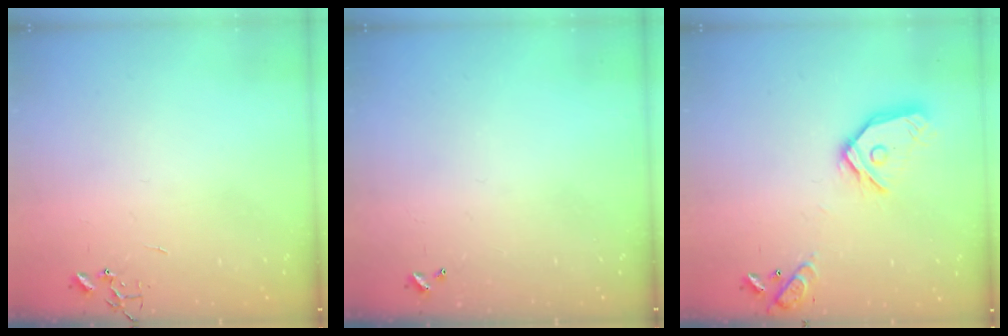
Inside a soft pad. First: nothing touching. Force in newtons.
{"total": 0.0}
{"total": 15.7, "press": 15.5, "slide": 2.4}